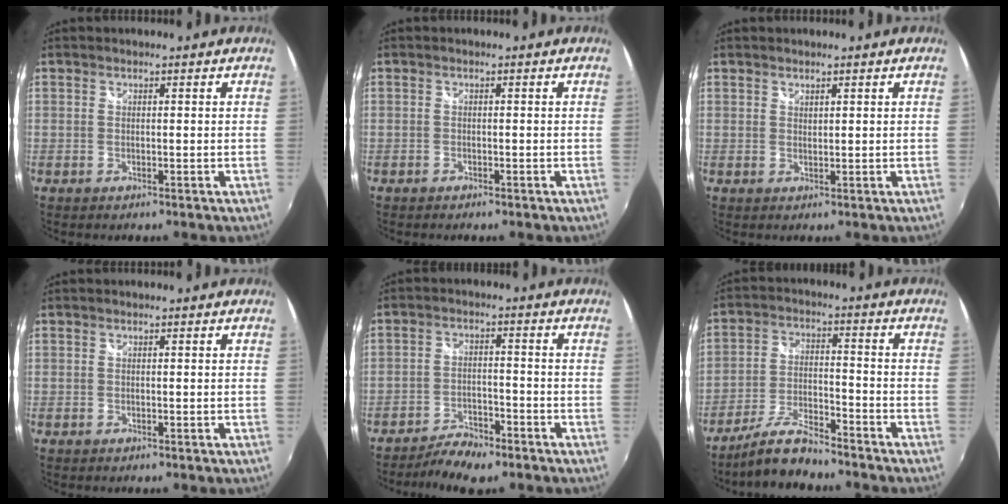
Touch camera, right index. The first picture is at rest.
{"total": 1.1, "force": [-0.9, 0.5, 0.4], "torque": [-0.012, -0.003, -0.016]}
{"total": 0.8, "force": [0.8, 0.2, 0.2], "torque": [-0.003, 0.001, 0.014]}
{"total": 0.0}
{"total": 7.5, "force": [-6.0, 2.6, 3.7], "torque": [-0.096, -0.006, -0.102]}
{"total": 8.2, "force": [-7.3, 1.7, 3.5], "torque": [-0.082, 0.006, -0.137]}